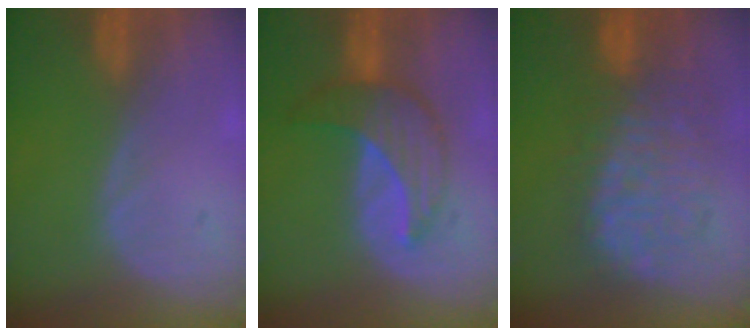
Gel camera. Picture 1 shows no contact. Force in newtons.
{"total": 7.0, "press": 7.0, "slide": 0.4}
{"total": 11.0, "press": 10.2, "slide": 4.1}